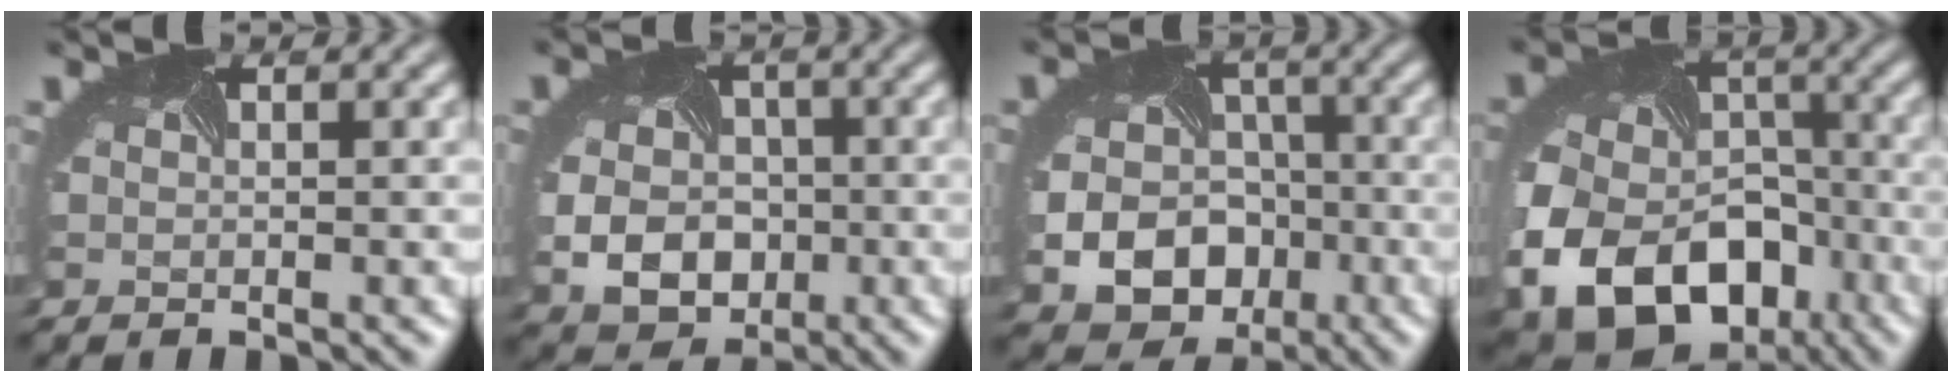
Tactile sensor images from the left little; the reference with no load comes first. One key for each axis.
{"total": 7.4, "fx": -1.7, "fy": 5.9, "fz": 4.2, "tx": -0.066, "ty": -0.024, "tz": -0.026}
{"total": 11.1, "fx": -4.1, "fy": 9.1, "fz": 4.8, "tx": -0.069, "ty": -0.047, "tz": -0.069}
{"total": 16.2, "fx": -7.7, "fy": 11.9, "fz": 7.9, "tx": -0.163, "ty": -0.054, "tz": -0.105}